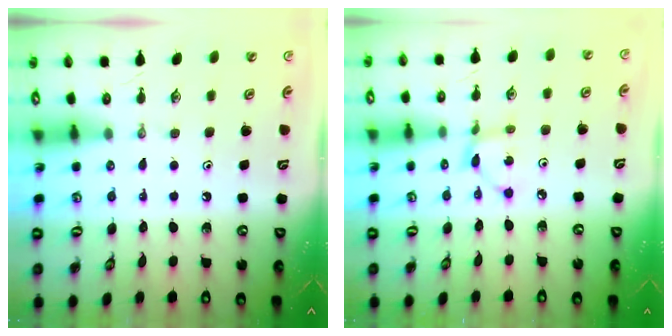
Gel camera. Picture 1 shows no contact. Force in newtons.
{"total": 2.8, "press": 2.8, "slide": 0.1}